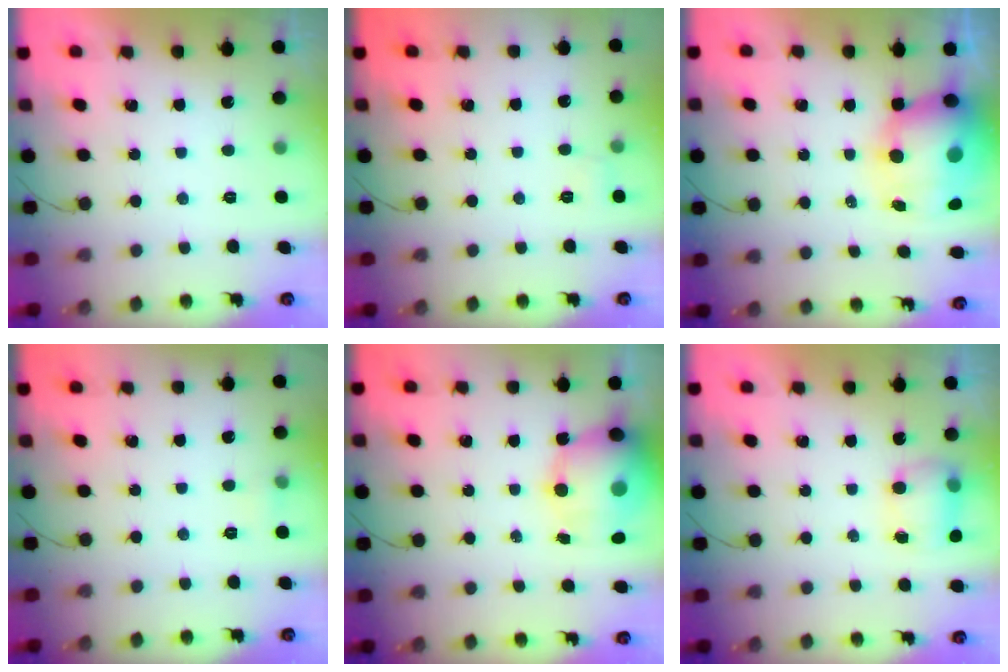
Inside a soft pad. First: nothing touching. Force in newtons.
{"total": 4.8, "press": 4.6, "slide": 1.3}
{"total": 16.0, "press": 15.4, "slide": 4.1}
{"total": 3.9, "press": 3.5, "slide": 1.6}
{"total": 15.0, "press": 14.5, "slide": 3.9}
{"total": 6.6, "press": 6.5, "slide": 0.9}